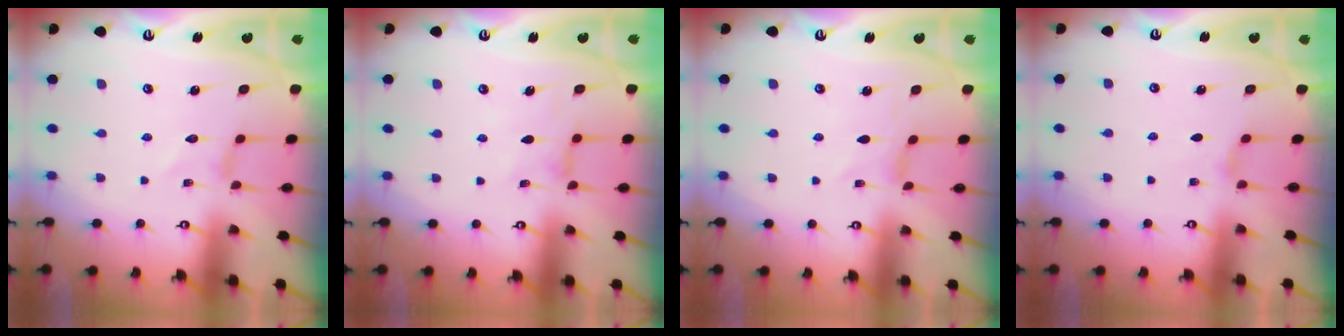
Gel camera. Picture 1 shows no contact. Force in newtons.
{"total": 1.7, "press": 1.7, "slide": 0.4}
{"total": 0.0}
{"total": 1.4, "press": 1.4, "slide": 0.3}